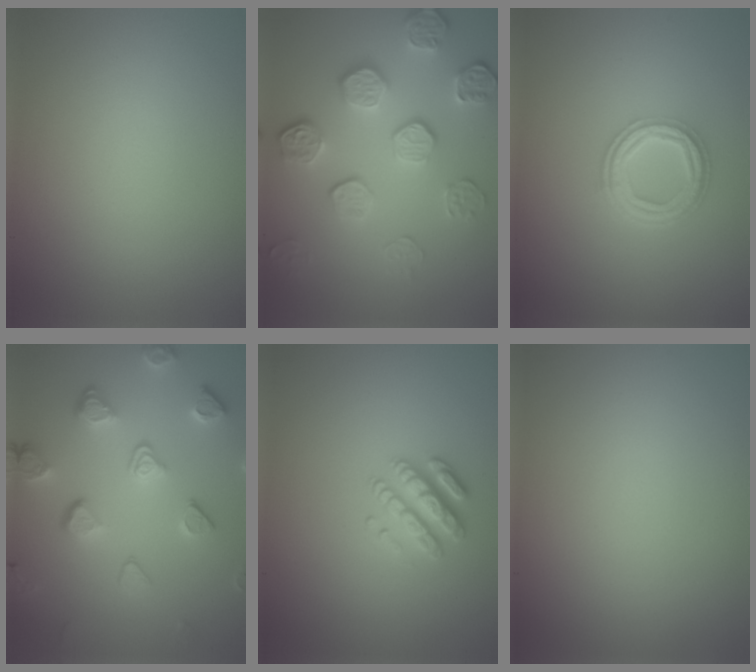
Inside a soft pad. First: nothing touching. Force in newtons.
{"total": 5.5, "press": 4.0, "slide": 3.8}
{"total": 4.1, "press": 3.0, "slide": 2.8}
{"total": 5.0, "press": 3.8, "slide": 3.3}
{"total": 2.6, "press": 2.6, "slide": 0.6}
{"total": 0.0}